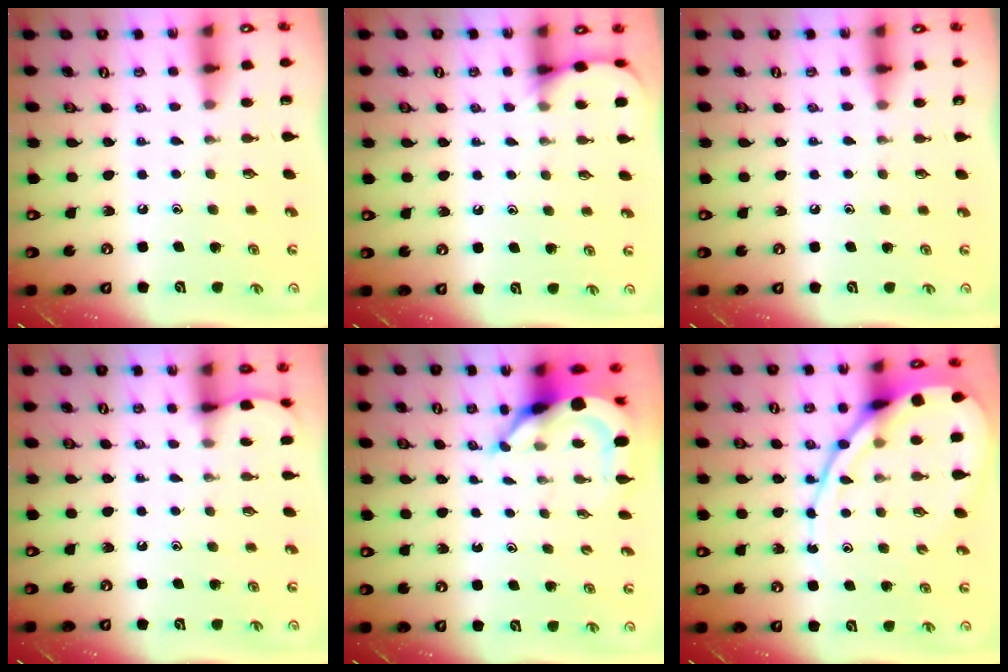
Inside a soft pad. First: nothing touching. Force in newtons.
{"total": 4.8, "press": 4.7, "slide": 0.4}
{"total": 3.9, "press": 3.9, "slide": 0.5}
{"total": 2.4, "press": 2.4, "slide": 0.2}
{"total": 5.9, "press": 5.9, "slide": 0.7}
{"total": 12.7, "press": 12.6, "slide": 1.2}